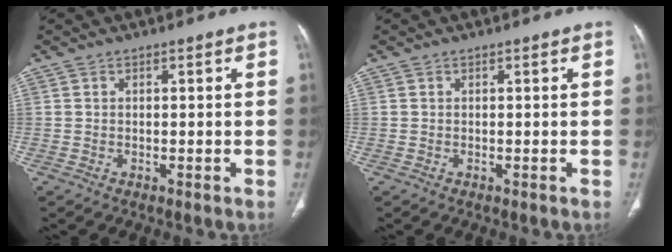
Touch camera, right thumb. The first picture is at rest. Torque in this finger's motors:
{"motor_torque": [0.01, 0.01, -0.03, -0.03, 0.00]}